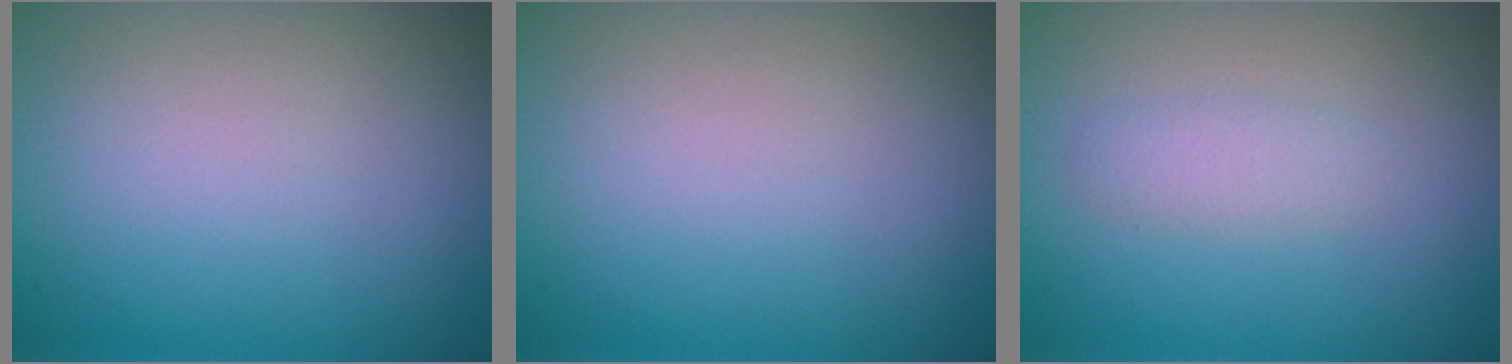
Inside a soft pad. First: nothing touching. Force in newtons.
{"total": 0.0}
{"total": 1.5, "press": 1.5, "slide": 0.0}